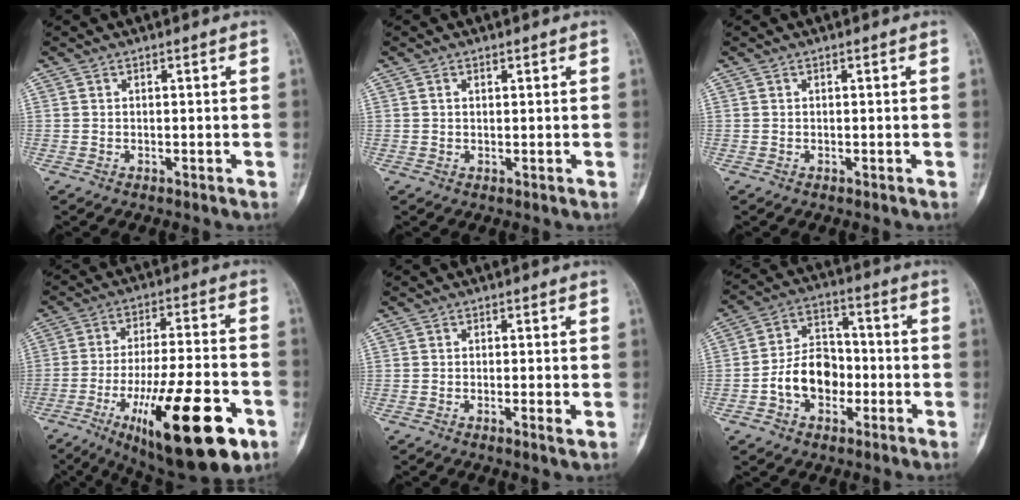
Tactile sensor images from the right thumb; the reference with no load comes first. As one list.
[{"total": 0.9, "force": [0.4, 0.5, 0.6], "torque": [-0.010, 0.000, 0.007]}, {"total": 0.0}, {"total": 23.8, "force": [-10.0, 7.4, 20.3], "torque": [-0.307, 0.032, -0.144]}, {"total": 2.0, "force": [-0.5, 0.2, 1.9], "torque": [-0.038, -0.006, -0.011]}, {"total": 11.0, "force": [-2.9, 8.0, 7.0], "torque": [-0.096, 0.039, -0.056]}]